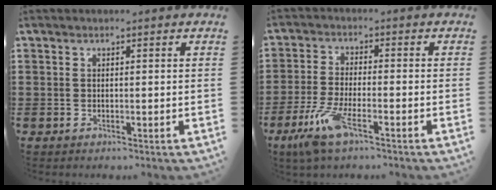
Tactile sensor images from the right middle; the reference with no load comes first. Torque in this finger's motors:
{"motor_torque": [1.77, -0.36, 0.39, 0.14]}